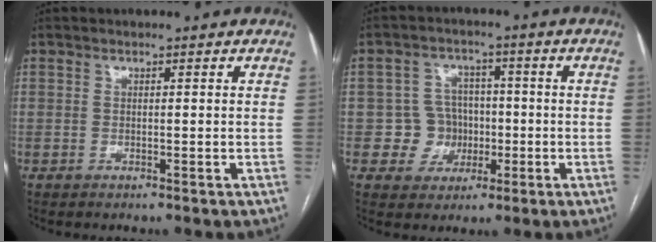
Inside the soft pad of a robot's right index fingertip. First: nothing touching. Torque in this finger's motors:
{"motor_torque": [0.82, -0.12, 0.27, -0.01]}